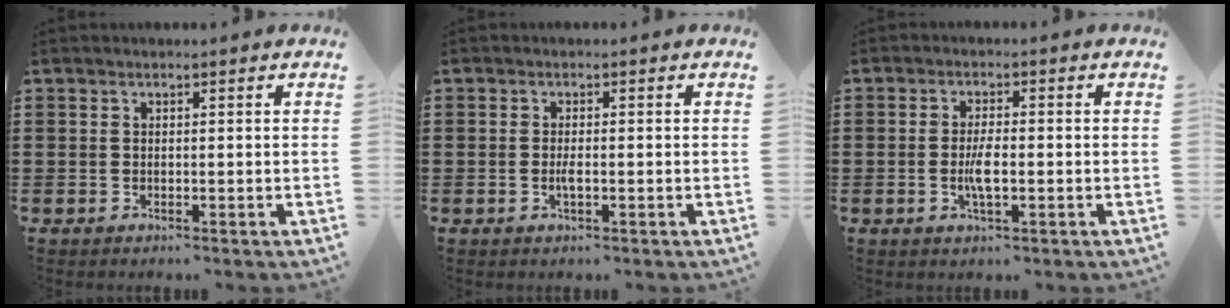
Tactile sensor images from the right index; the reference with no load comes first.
{"total": 1.5, "force": [-0.4, 0.4, 1.4], "torque": [-0.027, 0.000, -0.006]}
{"total": 3.7, "force": [-0.7, 1.0, 3.5], "torque": [-0.082, -0.007, -0.020]}